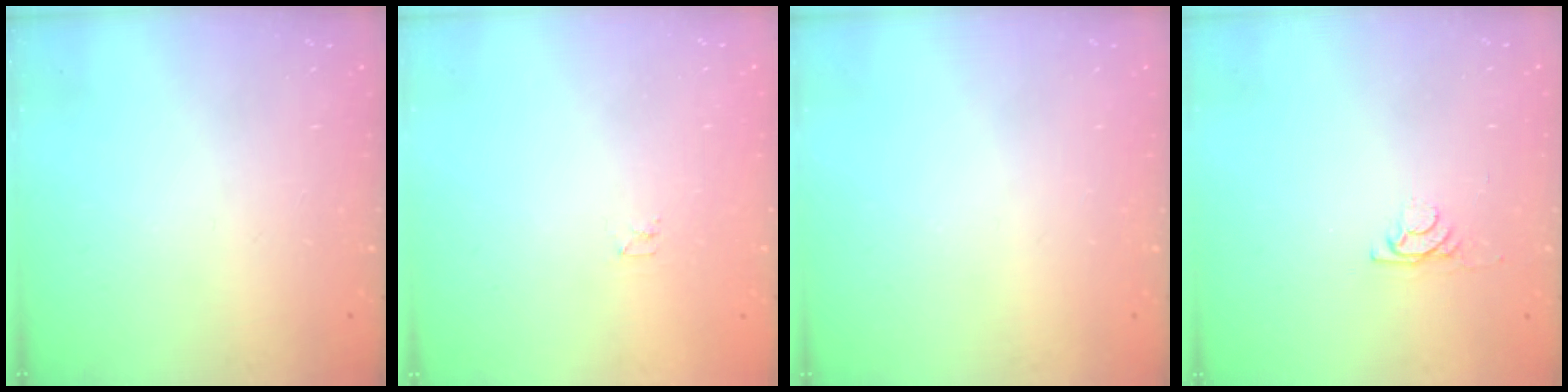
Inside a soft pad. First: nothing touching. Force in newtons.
{"total": 2.4, "press": 2.4, "slide": 0.3}
{"total": 0.0}
{"total": 2.9, "press": 2.9, "slide": 0.4}